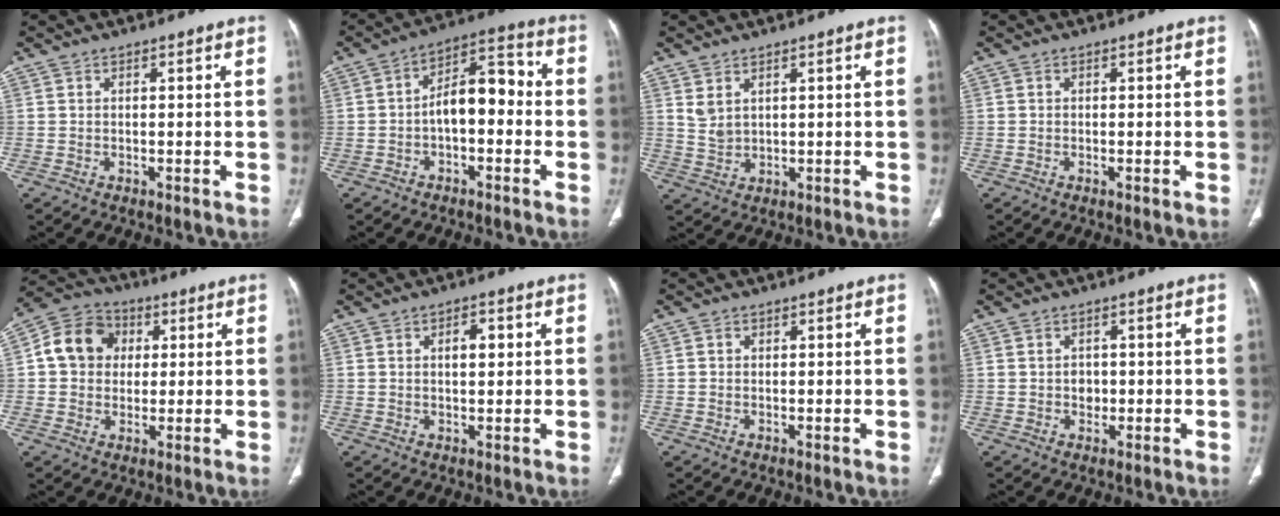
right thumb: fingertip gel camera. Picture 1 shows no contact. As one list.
[{"total": 9.9, "force": [-1.4, 5.4, 8.1], "torque": [-0.104, 0.045, -0.033]}, {"total": 3.1, "force": [1.8, 1.7, 1.9], "torque": [-0.037, -0.011, 0.047]}, {"total": 0.7, "force": [-0.2, 0.1, 0.7], "torque": [-0.015, -0.002, -0.004]}, {"total": 10.7, "force": [1.8, 9.3, 5.1], "torque": [-0.070, 0.013, 0.019]}, {"total": 3.7, "force": [0.9, 1.9, 3.0], "torque": [-0.039, 0.001, 0.013]}, {"total": 0.6, "force": [0.1, 0.6, 0.2], "torque": [0.001, 0.002, 0.002]}, {"total": 2.3, "force": [-0.1, 2.0, 1.2], "torque": [-0.007, 0.004, -0.001]}]